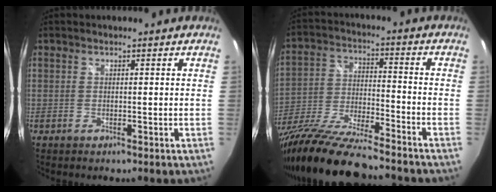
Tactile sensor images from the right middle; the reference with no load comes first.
{"total": 19.7, "force": [-16.3, 2.3, 10.9], "torque": [-0.217, -0.046, -0.287]}